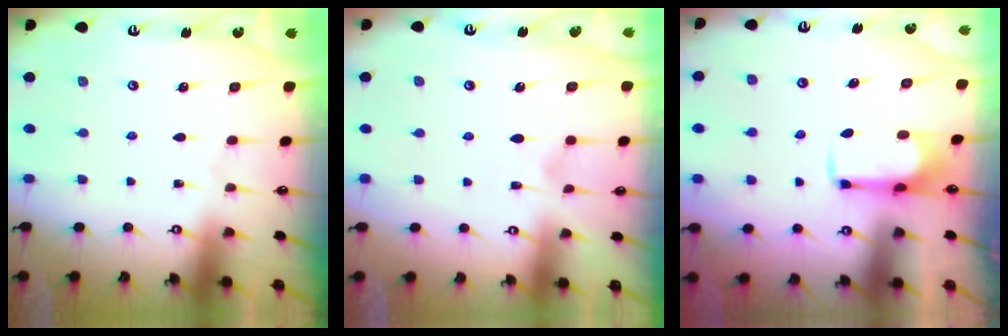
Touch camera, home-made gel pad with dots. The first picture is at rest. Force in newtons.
{"total": 1.6, "press": 1.1, "slide": 1.2}
{"total": 2.0, "press": 1.9, "slide": 0.4}